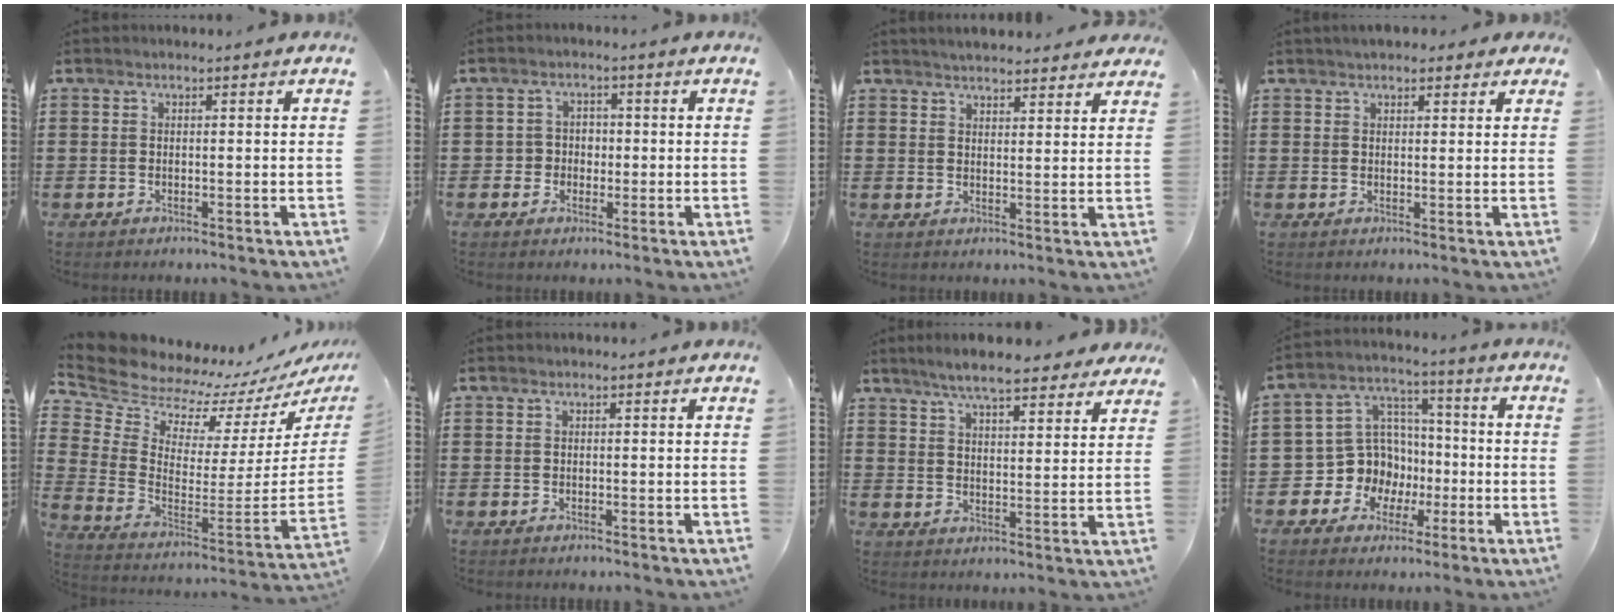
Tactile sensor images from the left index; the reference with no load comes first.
{"total": 3.4, "force": [-0.8, 3.1, 1.0], "torque": [-0.033, 0.007, -0.022]}
{"total": 3.0, "force": [3.0, 0.2, 0.2], "torque": [-0.012, -0.007, 0.057]}
{"total": 2.5, "force": [2.1, 1.1, 0.7], "torque": [-0.012, 0.002, 0.037]}
{"total": 6.9, "force": [6.8, 1.5, 0.0], "torque": [-0.053, -0.080, 0.117]}
{"total": 0.0}
{"total": 7.0, "force": [6.2, 0.7, 3.1], "torque": [-0.081, -0.017, 0.112]}
{"total": 9.5, "force": [-1.7, 9.1, 2.1], "torque": [-0.089, 0.005, -0.024]}